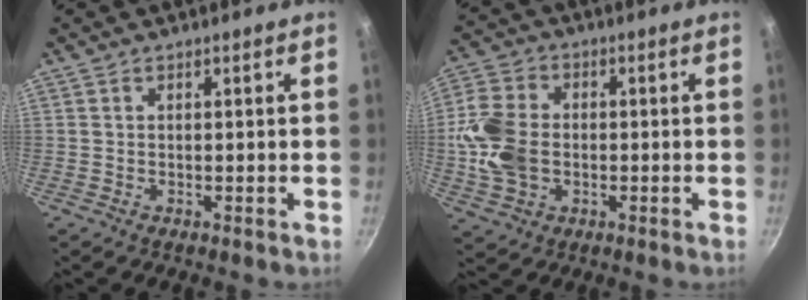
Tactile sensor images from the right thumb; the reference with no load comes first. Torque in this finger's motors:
{"motor_torque": [1.06, 2.52, 1.30, -0.30, 0.15]}